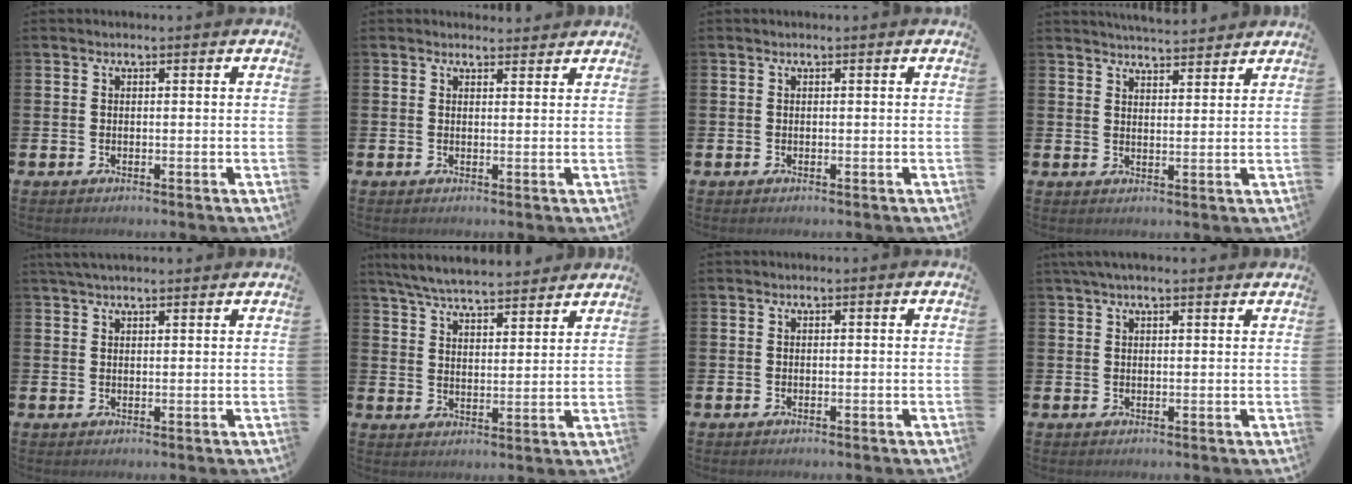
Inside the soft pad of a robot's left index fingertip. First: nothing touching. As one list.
[{"total": 1.8, "force": [1.7, 0.4, -0.1], "torque": [0.010, -0.008, 0.029]}, {"total": 0.0}, {"total": 4.5, "force": [4.5, 0.2, 0.1], "torque": [-0.009, -0.023, 0.082]}, {"total": 2.7, "force": [2.5, 0.6, 1.1], "torque": [-0.022, -0.002, 0.044]}, {"total": 6.7, "force": [6.5, 0.7, 1.4], "torque": [-0.053, -0.033, 0.117]}, {"total": 0.0}, {"total": 2.6, "force": [2.1, 0.5, 1.4], "torque": [-0.028, 0.000, 0.037]}]